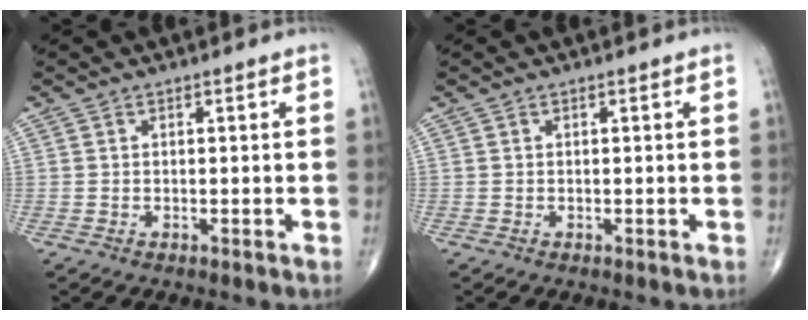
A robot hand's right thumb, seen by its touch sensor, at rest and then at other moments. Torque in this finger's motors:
{"motor_torque": [0.00, 0.00, -0.03, 0.02, 0.00]}